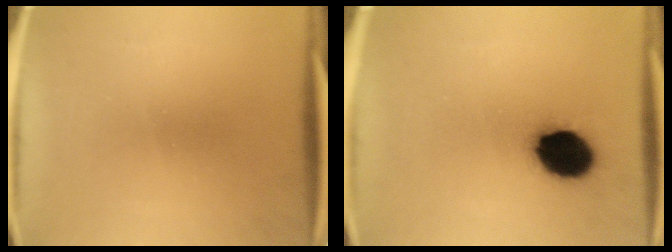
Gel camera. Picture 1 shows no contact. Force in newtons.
{"total": 12.6}